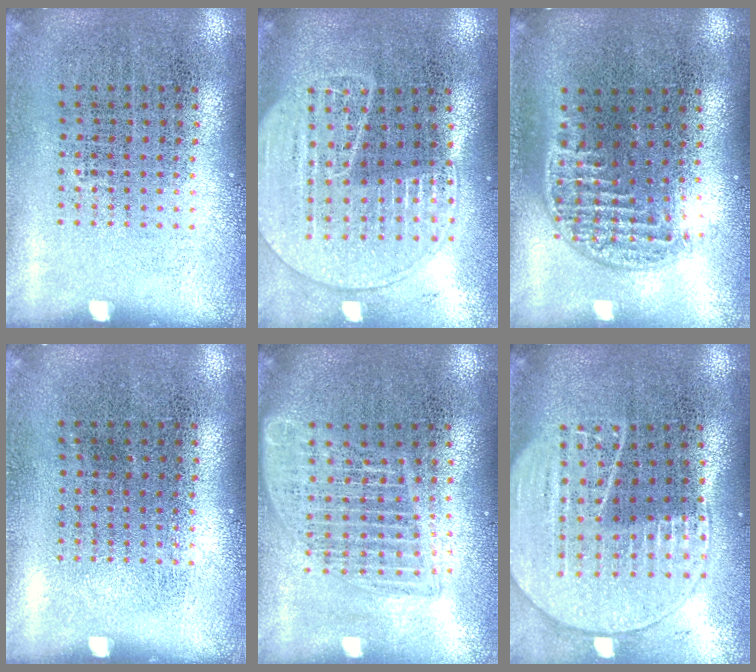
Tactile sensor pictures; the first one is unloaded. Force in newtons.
{"total": 2.0, "press": 1.8, "slide": 0.8}
{"total": 1.2, "press": 1.0, "slide": 0.6}
{"total": 0.0}
{"total": 1.6, "press": 1.5, "slide": 0.8}
{"total": 1.9, "press": 1.8, "slide": 0.8}